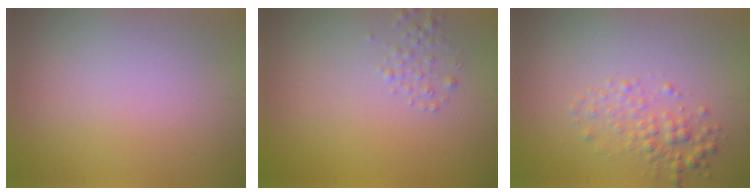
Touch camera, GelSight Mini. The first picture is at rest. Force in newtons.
{"total": 1.2, "press": 1.2, "slide": 0.1}
{"total": 2.3, "press": 2.3, "slide": 0.1}